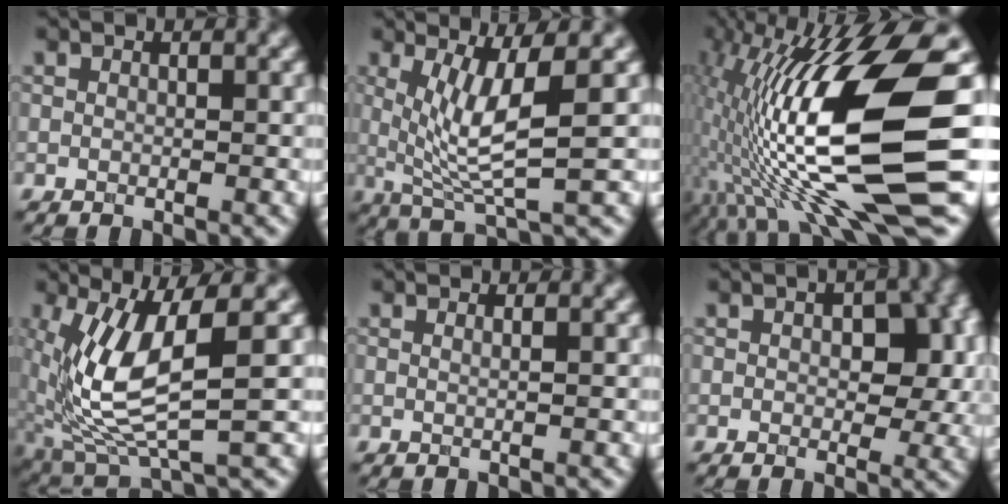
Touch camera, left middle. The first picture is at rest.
{"total": 5.9, "force": [0.7, 1.3, 5.7], "torque": [-0.111, -0.010, 0.023]}
{"total": 14.9, "force": [-0.4, 3.6, 14.4], "torque": [-0.281, 0.007, 0.008]}
{"total": 8.4, "force": [0.0, 2.6, 7.9], "torque": [-0.183, -0.015, 0.010]}
{"total": 1.2, "force": [0.4, 0.6, 0.9], "torque": [-0.006, 0.000, -0.013]}
{"total": 5.4, "force": [0.6, 3.1, 4.3], "torque": [-0.048, -0.001, 0.010]}